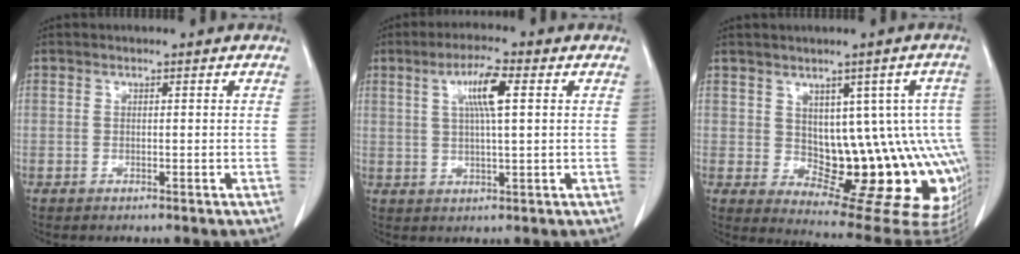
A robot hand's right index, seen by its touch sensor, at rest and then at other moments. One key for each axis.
{"total": 6.3, "fx": 2.0, "fy": 0.6, "fz": 5.9, "tx": -0.109, "ty": 0.006, "tz": 0.035}
{"total": 14.9, "fx": -0.7, "fy": 6.8, "fz": 13.3, "tx": -0.111, "ty": 0.016, "tz": 0.012}